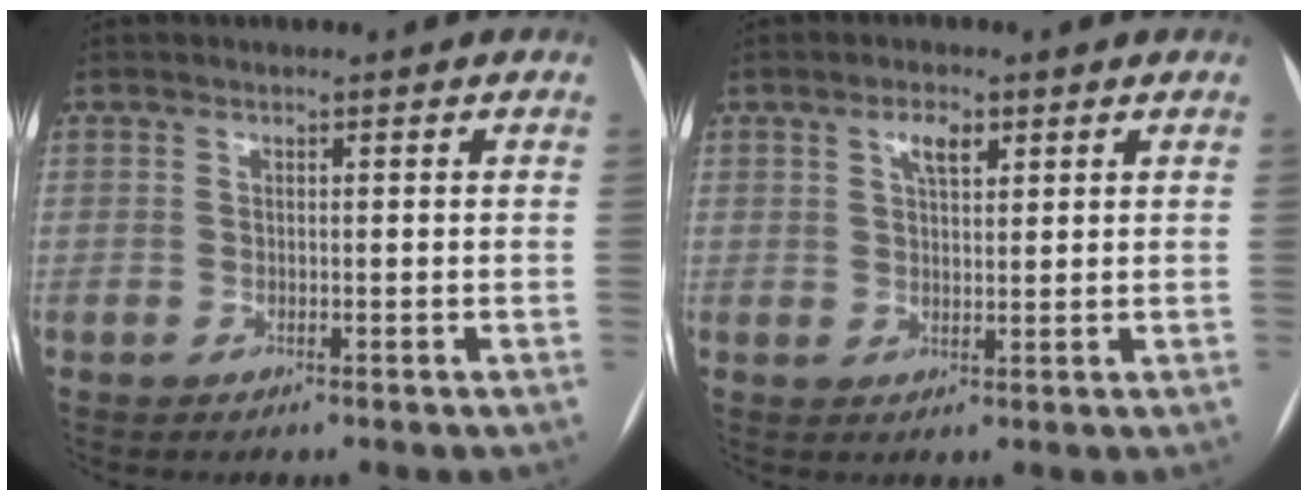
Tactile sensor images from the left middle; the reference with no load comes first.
{"total": 3.3, "force": [1.8, 1.3, 2.5], "torque": [-0.045, 0.005, 0.031]}